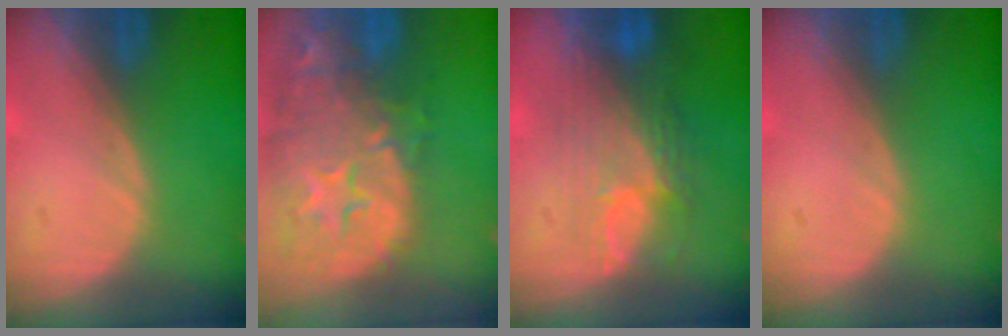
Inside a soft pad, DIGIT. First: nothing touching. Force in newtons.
{"total": 15.1, "press": 12.1, "slide": 9.0}
{"total": 8.7, "press": 8.2, "slide": 2.9}
{"total": 0.0}